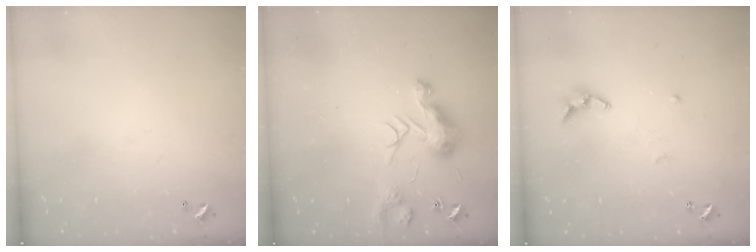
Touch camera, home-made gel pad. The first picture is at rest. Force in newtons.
{"total": 8.8, "press": 8.8, "slide": 0.0}
{"total": 7.9, "press": 7.9, "slide": 0.2}